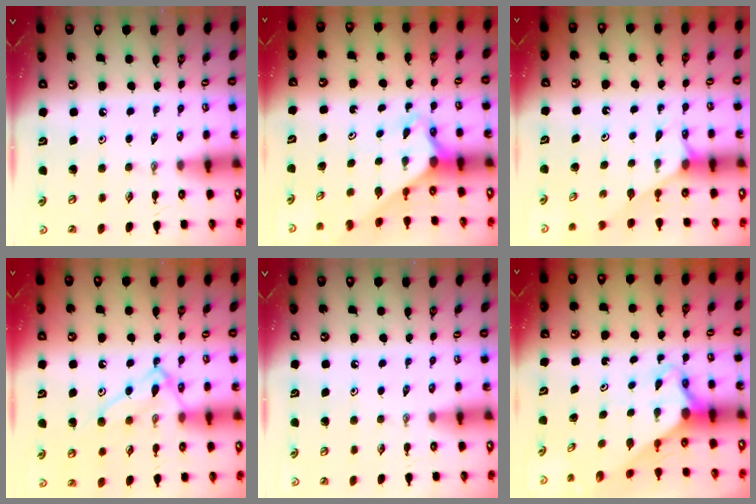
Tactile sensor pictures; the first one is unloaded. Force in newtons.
{"total": 2.6, "press": 2.6, "slide": 0.2}
{"total": 1.9, "press": 1.9, "slide": 0.3}
{"total": 11.6, "press": 11.6, "slide": 0.5}
{"total": 0.0}
{"total": 3.0, "press": 3.0, "slide": 0.2}